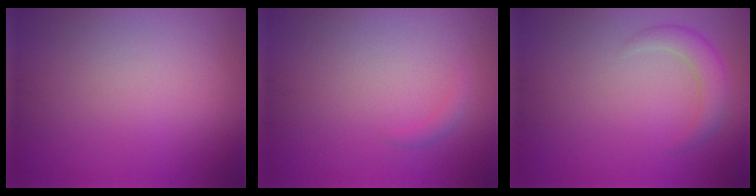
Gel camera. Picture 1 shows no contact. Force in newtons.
{"total": 0.8, "press": 0.8, "slide": 0.1}
{"total": 2.4, "press": 2.4, "slide": 0.1}